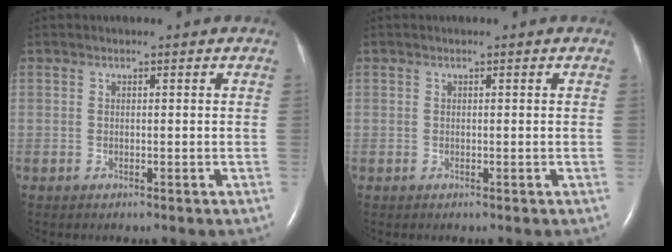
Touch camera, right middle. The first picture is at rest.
{"total": 0.0}